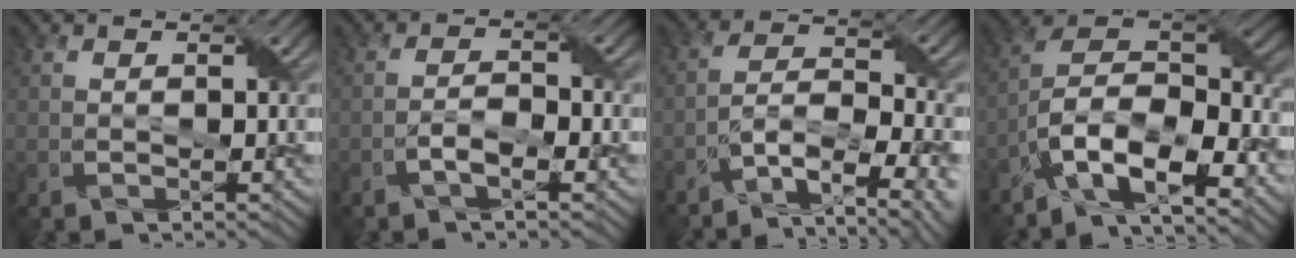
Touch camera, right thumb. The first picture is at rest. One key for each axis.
{"total": 2.6, "fx": -1.5, "fy": 0.8, "fz": 2.0, "tx": -0.042, "ty": 0.007, "tz": -0.031}
{"total": 9.2, "fx": -5.9, "fy": 3.0, "fz": 6.5, "tx": -0.109, "ty": 0.000, "tz": -0.108}
{"total": 14.2, "fx": -8.2, "fy": 5.9, "fz": 10.0, "tx": -0.193, "ty": -0.008, "tz": -0.154}